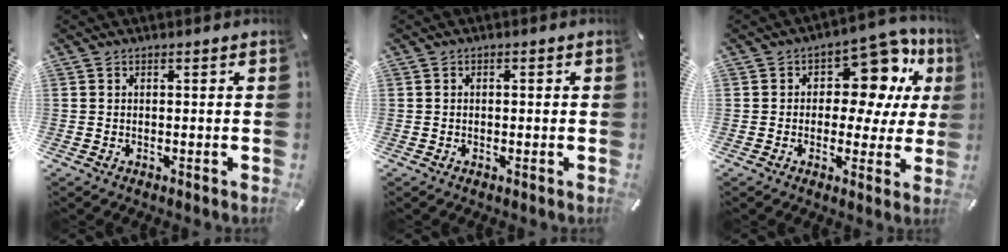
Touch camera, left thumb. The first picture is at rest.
{"total": 0.7, "force": [-0.1, 0.6, 0.4], "torque": [-0.007, 0.003, -0.004]}
{"total": 13.7, "force": [6.9, 8.1, 8.6], "torque": [-0.108, -0.050, 0.121]}